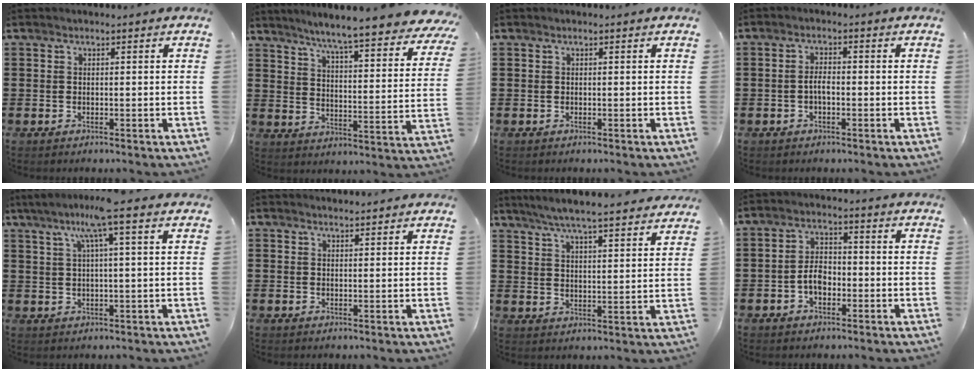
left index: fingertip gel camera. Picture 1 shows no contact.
{"total": 6.3, "force": [5.7, -0.7, 2.5], "torque": [-0.069, -0.051, 0.089]}
{"total": 0.0}
{"total": 2.4, "force": [-0.7, 1.0, 2.1], "torque": [-0.048, 0.000, -0.016]}
{"total": 6.9, "force": [3.4, -0.3, 6.0], "torque": [-0.124, 0.007, 0.056]}
{"total": 1.3, "force": [1.3, 0.2, 0.0], "torque": [-0.003, 0.003, 0.025]}
{"total": 5.7, "force": [5.3, -0.4, 2.1], "torque": [-0.061, -0.030, 0.092]}
{"total": 4.0, "force": [-1.3, 2.4, 2.9], "torque": [-0.068, 0.001, -0.030]}